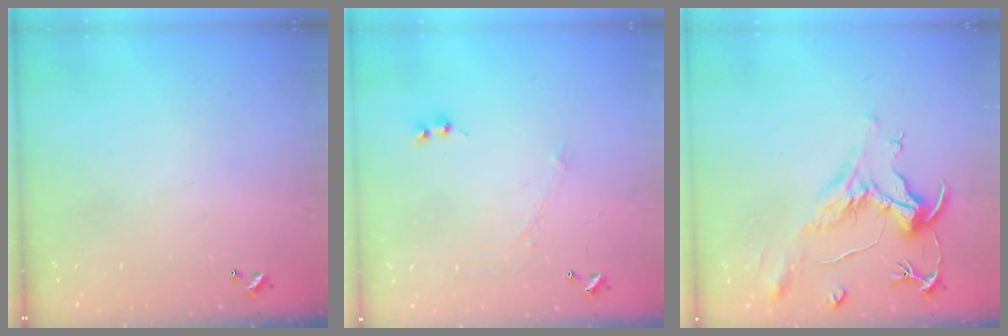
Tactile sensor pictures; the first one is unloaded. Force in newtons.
{"total": 0.0}
{"total": 2.2, "press": 1.7, "slide": 1.4}